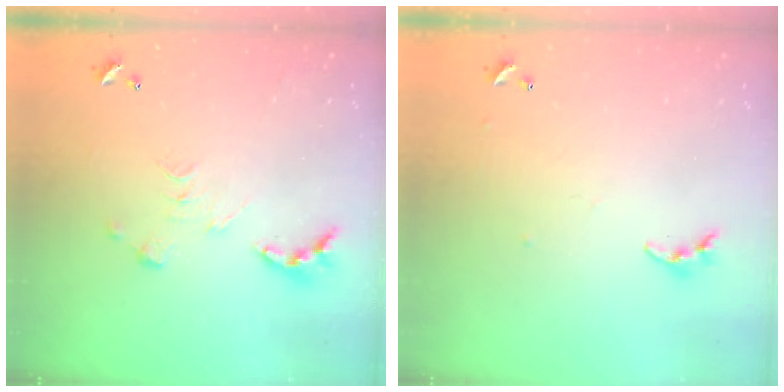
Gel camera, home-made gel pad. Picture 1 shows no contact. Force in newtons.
{"total": 4.2, "press": 4.1, "slide": 0.4}